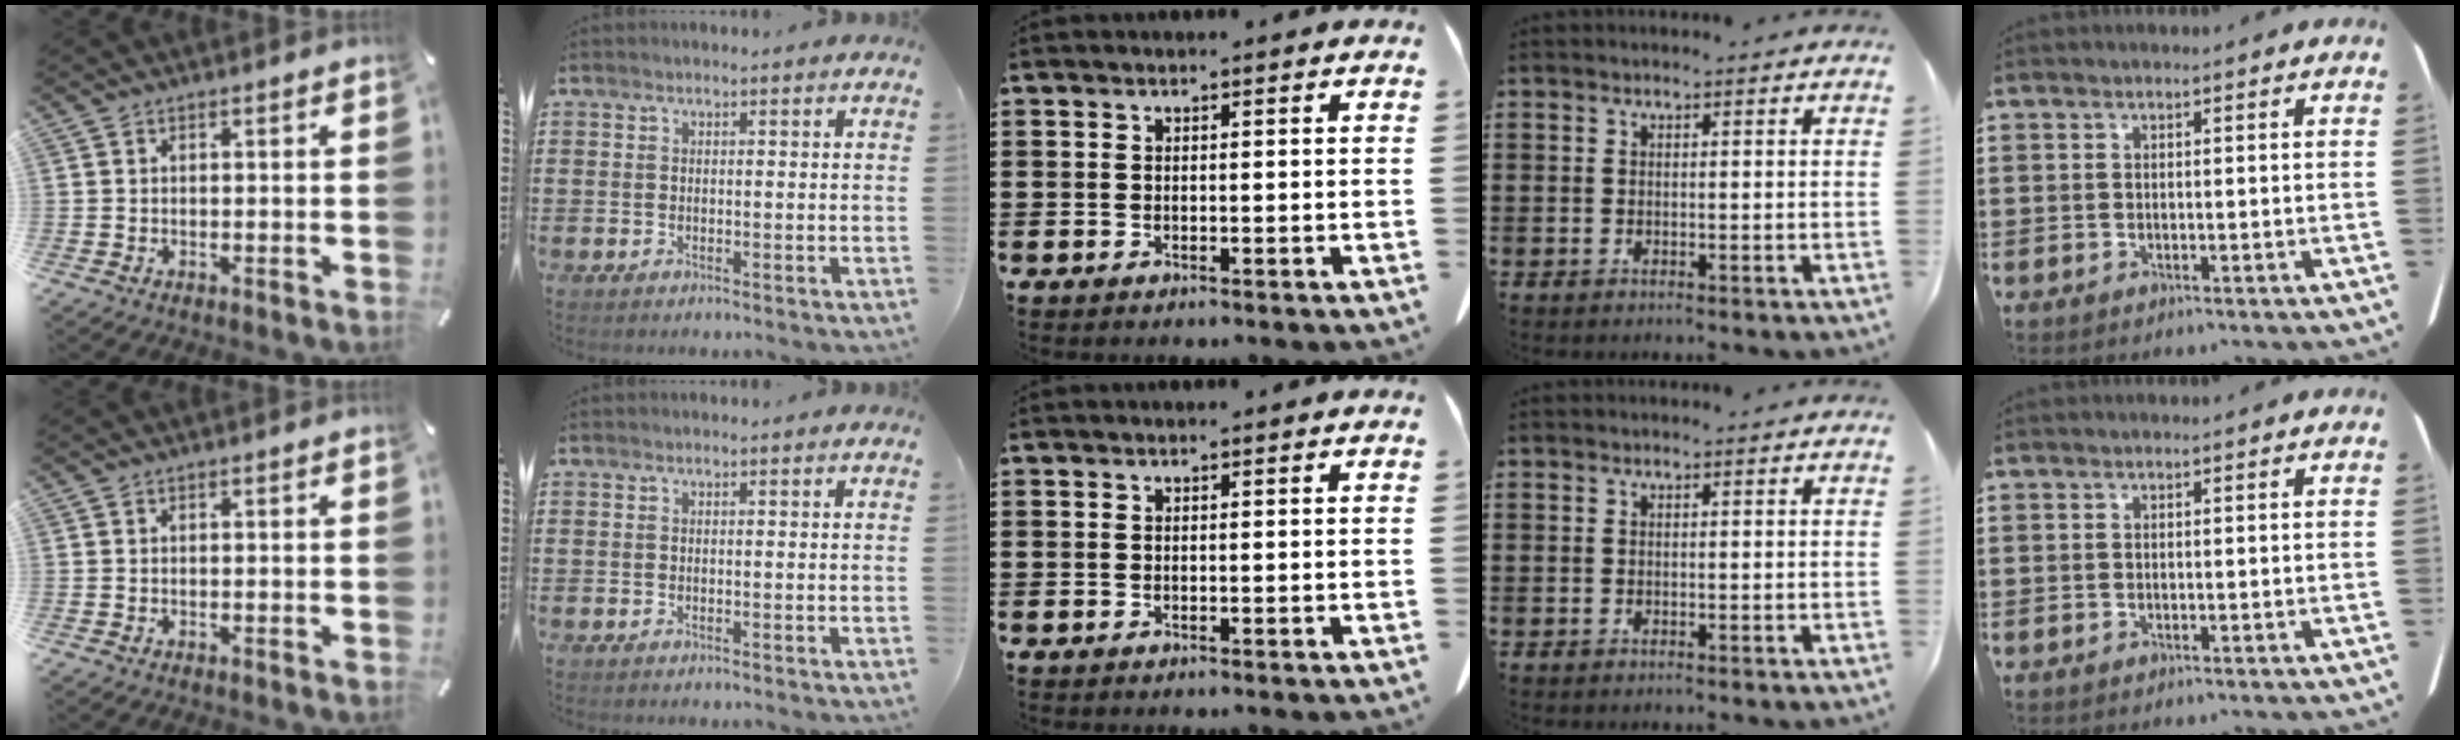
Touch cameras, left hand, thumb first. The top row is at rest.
{}